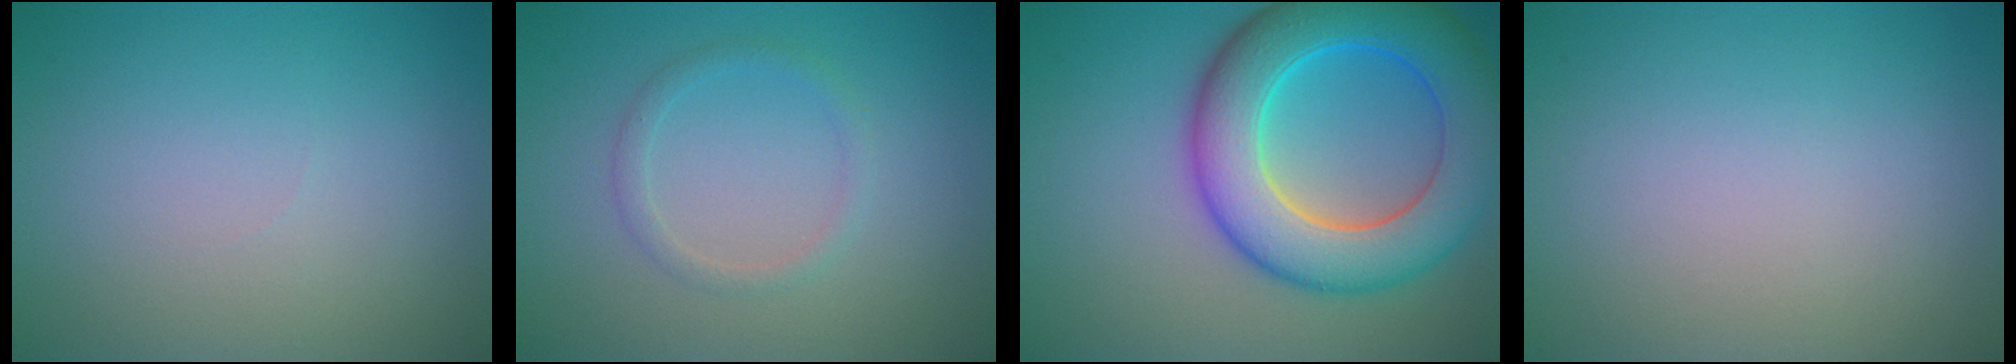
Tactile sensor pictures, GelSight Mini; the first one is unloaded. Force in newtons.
{"total": 1.3, "press": 1.3, "slide": 0.1}
{"total": 10.1, "press": 10.1, "slide": 0.1}
{"total": 0.0}